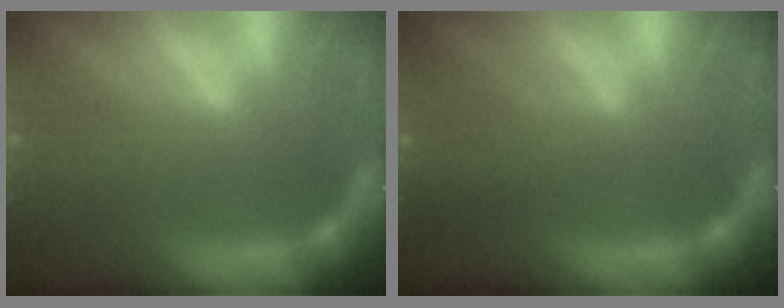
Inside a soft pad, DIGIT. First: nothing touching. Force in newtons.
{"total": 2.9}